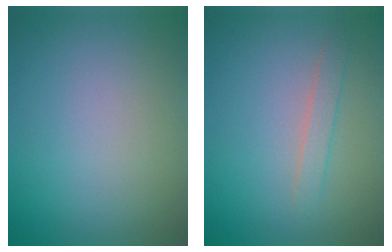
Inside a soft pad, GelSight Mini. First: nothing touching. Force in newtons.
{"total": 1.5, "press": 1.5, "slide": 0.0}